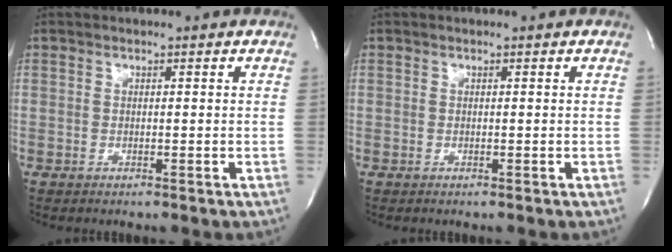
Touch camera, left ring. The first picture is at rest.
{"total": 0.0}